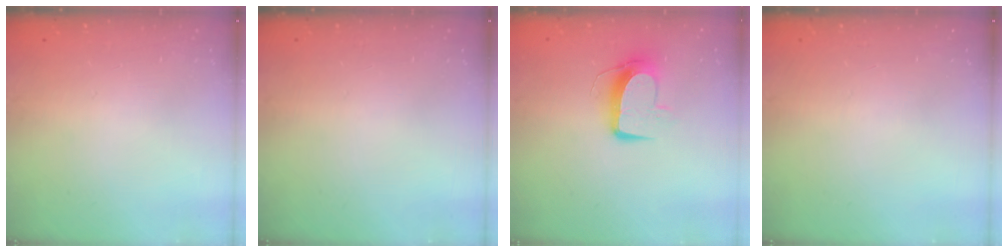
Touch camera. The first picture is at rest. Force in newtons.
{"total": 0.0}
{"total": 9.8, "press": 9.7, "slide": 0.7}
{"total": 0.0}